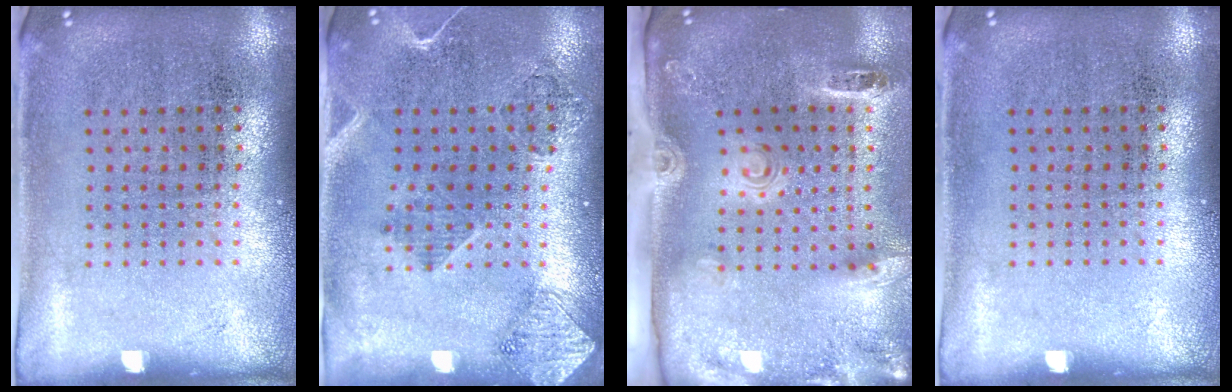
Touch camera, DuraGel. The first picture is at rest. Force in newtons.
{"total": 1.9, "press": 1.6, "slide": 0.9}
{"total": 2.9, "press": 1.9, "slide": 2.1}
{"total": 0.0}